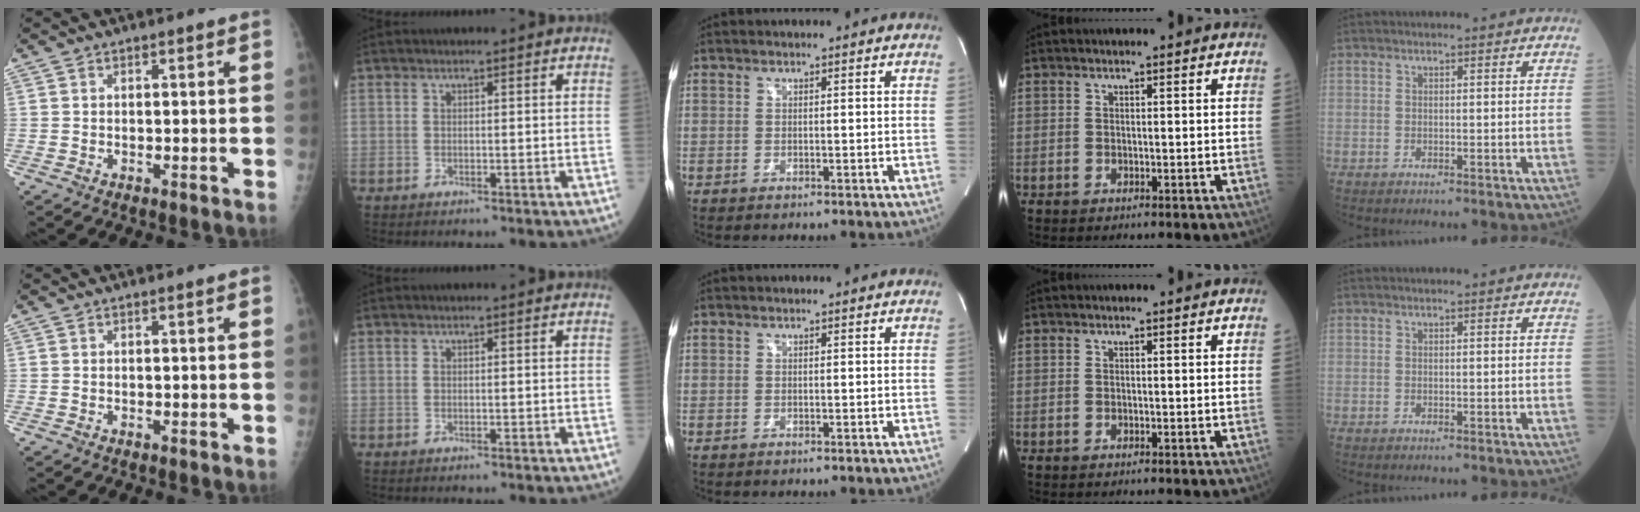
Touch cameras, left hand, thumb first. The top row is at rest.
{}